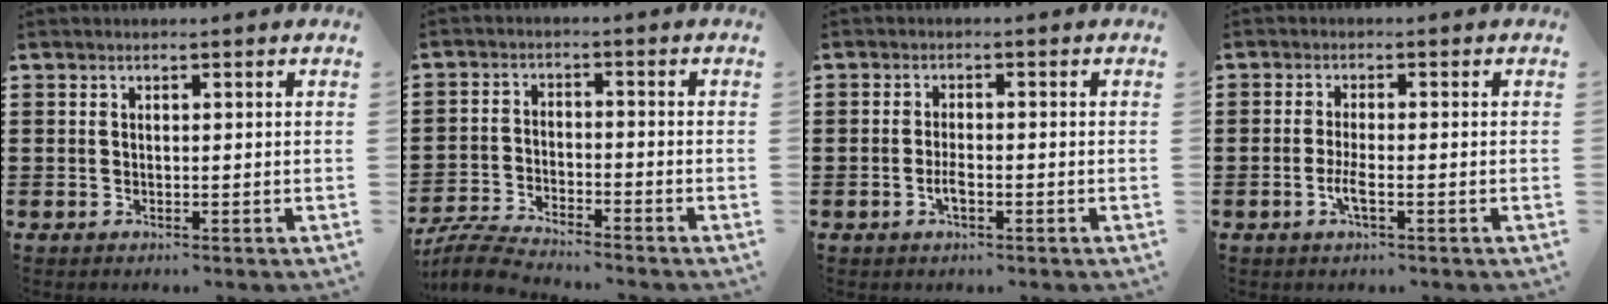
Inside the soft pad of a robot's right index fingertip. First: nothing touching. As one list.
[{"total": 5.1, "force": [-5.0, 0.1, 1.2], "torque": [-0.042, -0.006, -0.103]}, {"total": 2.3, "force": [-0.9, 0.7, 2.0], "torque": [-0.044, -0.001, -0.019]}, {"total": 2.8, "force": [-1.2, 0.4, 2.5], "torque": [-0.052, -0.003, -0.023]}]